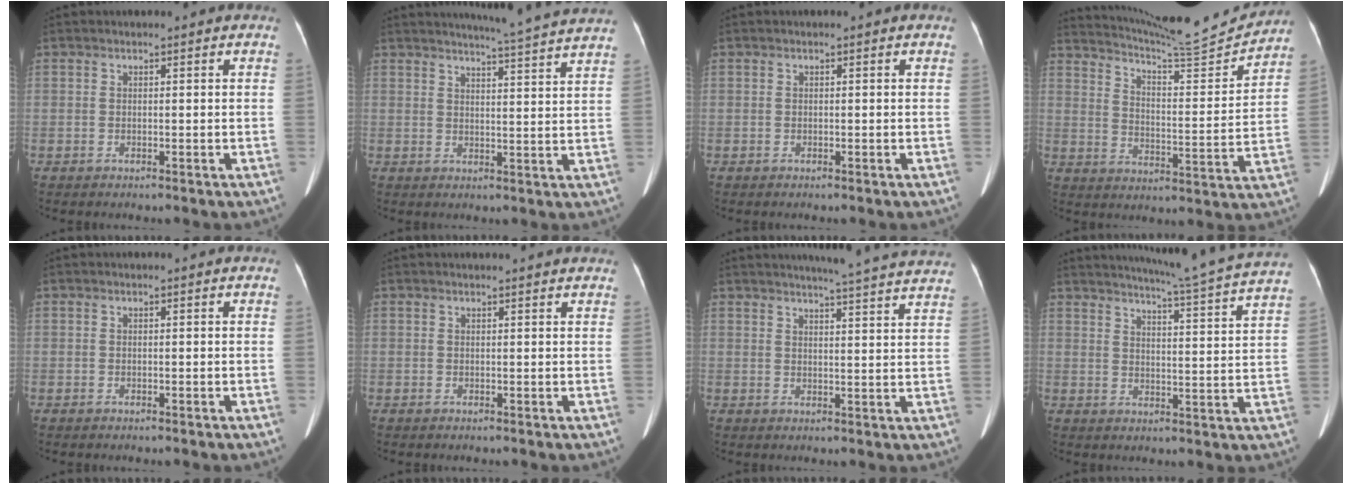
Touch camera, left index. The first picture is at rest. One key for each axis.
{"total": 12.3, "fx": 11.5, "fy": -1.8, "fz": 4.0, "tx": -0.068, "ty": -0.031, "tz": 0.132}
{"total": 0.0}
{"total": 15.5, "fx": 15.2, "fy": -0.7, "fz": 3.2, "tx": -0.069, "ty": -0.046, "tz": 0.219}
{"total": 0.0}
{"total": 4.4, "fx": 4.2, "fy": 0.1, "fz": 1.2, "tx": -0.014, "ty": 0.017, "tz": 0.042}
{"total": 16.5, "fx": 15.6, "fy": -0.6, "fz": 5.6, "tx": -0.083, "ty": -0.036, "tz": 0.179}
{"total": 17.1, "fx": 15.7, "fy": -2.3, "fz": 6.4, "tx": -0.112, "ty": -0.055, "tz": 0.192}